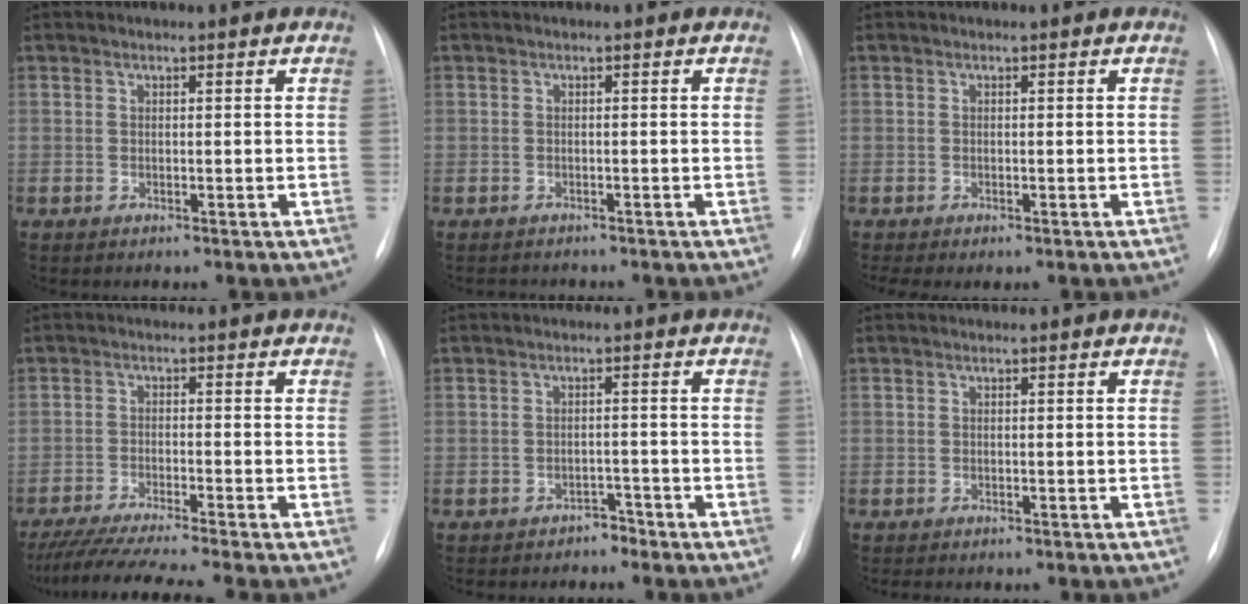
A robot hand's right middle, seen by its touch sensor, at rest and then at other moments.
{"total": 2.3, "force": [-2.0, 1.1, 0.0], "torque": [-0.004, 0.000, -0.030]}
{"total": 1.5, "force": [-1.0, 0.7, 0.9], "torque": [-0.011, -0.002, -0.012]}
{"total": 10.9, "force": [-9.4, -1.3, 5.4], "torque": [-0.081, -0.025, -0.152]}
{"total": 2.0, "force": [-1.8, 0.9, -0.1], "torque": [0.004, 0.002, -0.024]}
{"total": 1.3, "force": [-1.1, 0.7, 0.3], "torque": [-0.008, 0.000, -0.016]}